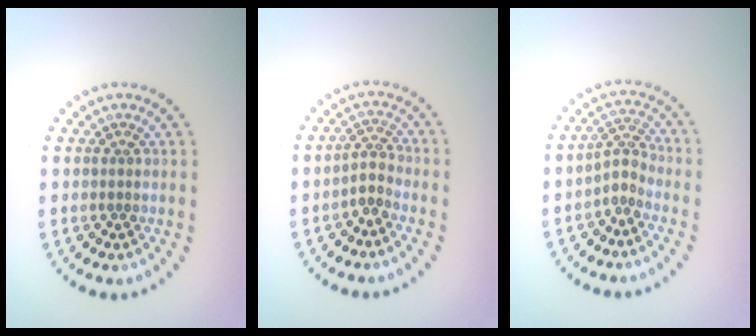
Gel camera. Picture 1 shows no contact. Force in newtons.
{"total": 1.9, "press": 1.4, "slide": 1.2}
{"total": 2.2, "press": 1.5, "slide": 1.6}